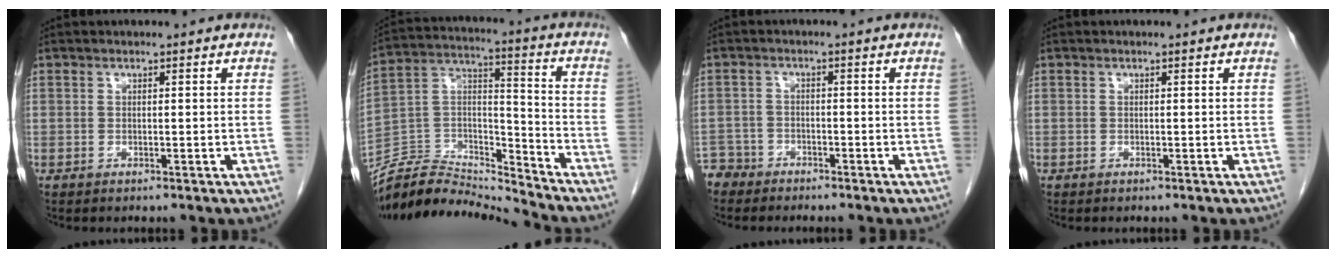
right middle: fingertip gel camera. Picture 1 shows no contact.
{"total": 13.5, "force": [-13.4, -0.1, 0.7], "torque": [-0.015, 0.052, -0.258]}
{"total": 3.5, "force": [-3.1, 1.4, -0.7], "torque": [0.015, 0.002, -0.064]}
{"total": 0.0}